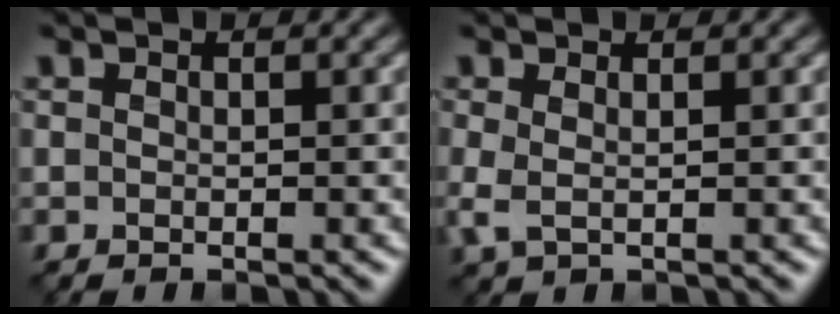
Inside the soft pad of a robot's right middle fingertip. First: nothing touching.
{"total": 1.7, "force": [0.1, 0.8, 1.5], "torque": [-0.039, -0.001, 0.001]}